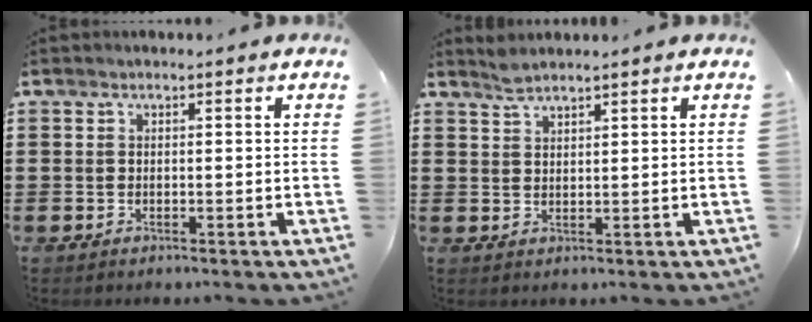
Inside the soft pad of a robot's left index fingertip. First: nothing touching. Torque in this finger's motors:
{"motor_torque": [0.02, -0.01, 0.00, 0.01]}